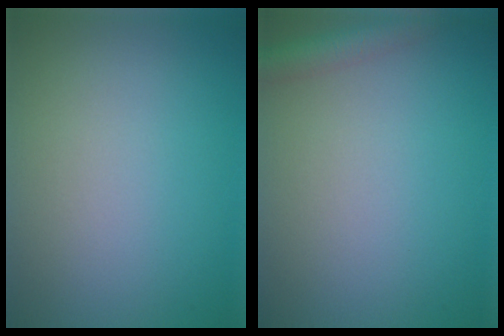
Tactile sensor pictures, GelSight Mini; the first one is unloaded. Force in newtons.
{"total": 2.9, "press": 2.9, "slide": 0.1}